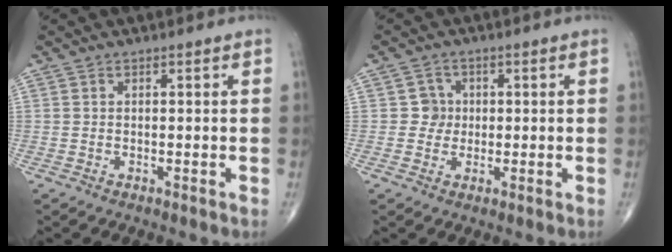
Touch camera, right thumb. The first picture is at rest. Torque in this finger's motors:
{"motor_torque": [-0.17, 0.09, 0.16, 0.07, -0.02]}